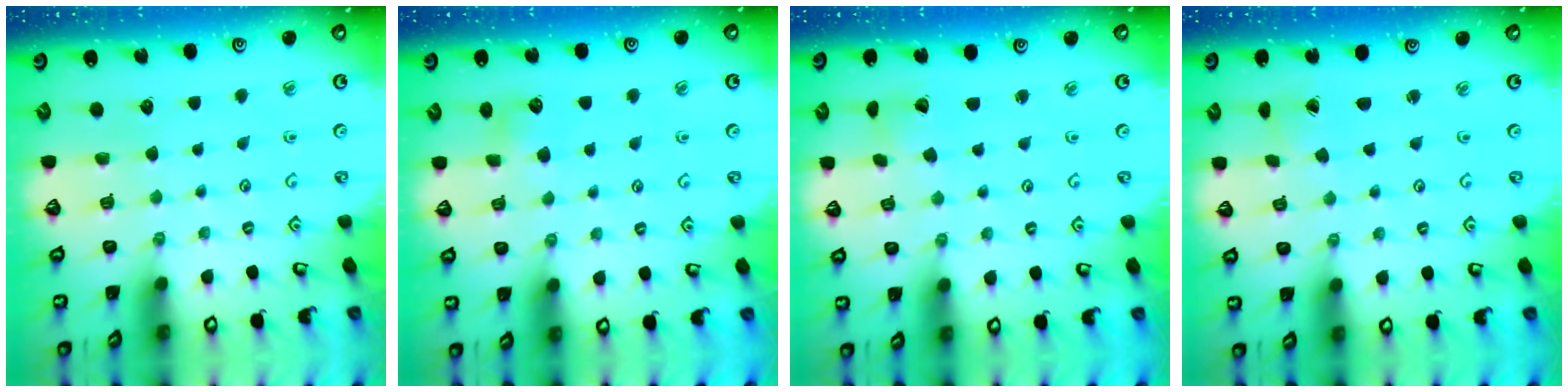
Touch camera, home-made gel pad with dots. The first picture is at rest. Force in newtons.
{"total": 4.2, "press": 4.2, "slide": 0.4}
{"total": 2.1, "press": 2.1, "slide": 0.3}
{"total": 0.8, "press": 0.8, "slide": 0.1}